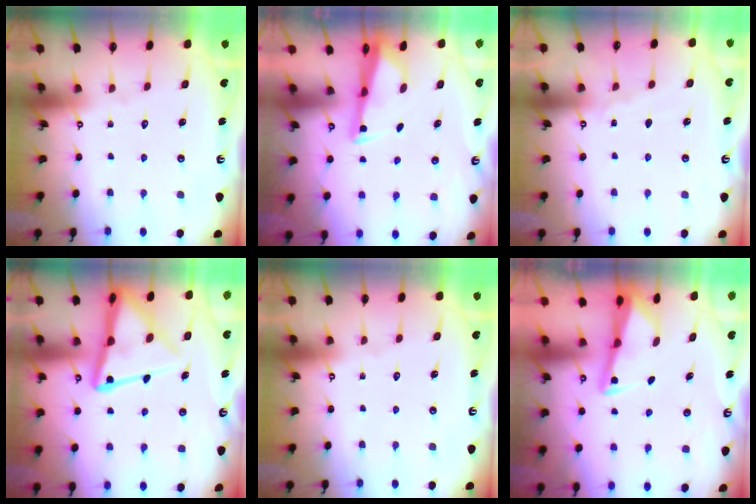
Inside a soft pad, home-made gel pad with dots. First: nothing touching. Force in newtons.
{"total": 2.9, "press": 2.8, "slide": 0.7}
{"total": 4.1, "press": 4.1, "slide": 0.5}
{"total": 13.6, "press": 13.5, "slide": 1.4}
{"total": 0.0}
{"total": 3.3, "press": 3.3, "slide": 0.3}